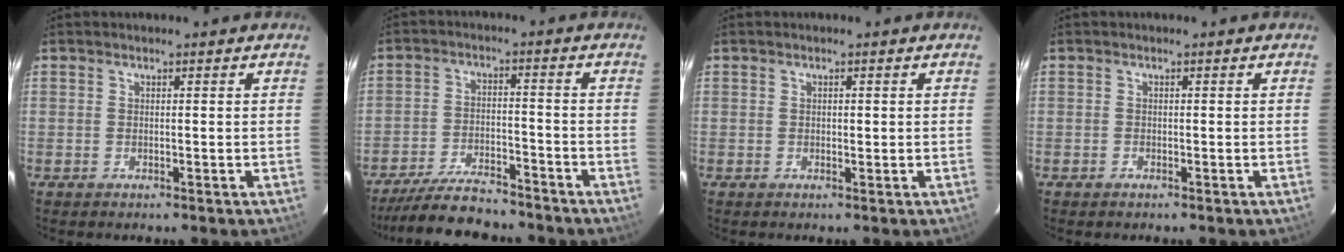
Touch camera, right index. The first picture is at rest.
{"total": 10.2, "force": [-9.3, 2.3, 3.5], "torque": [-0.063, -0.006, -0.159]}
{"total": 0.8, "force": [0.1, 0.4, 0.7], "torque": [-0.011, 0.000, 0.003]}
{"total": 0.5, "force": [-0.4, 0.2, 0.2], "torque": [-0.007, -0.001, -0.006]}